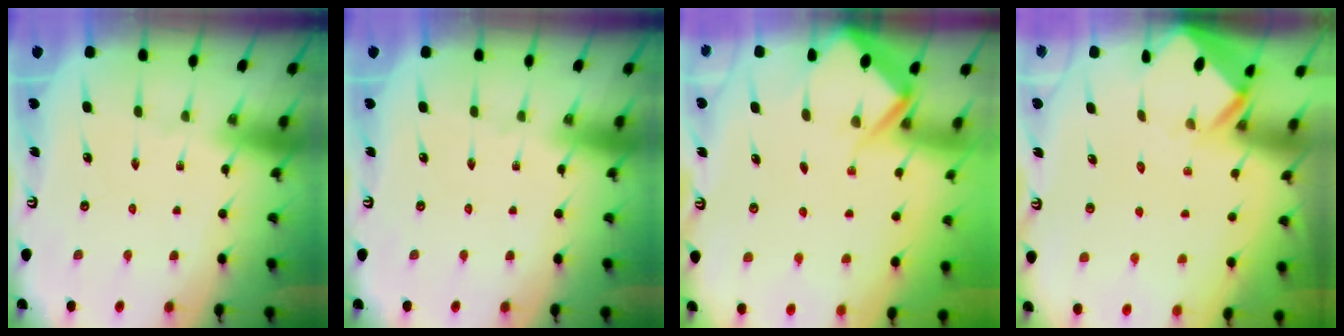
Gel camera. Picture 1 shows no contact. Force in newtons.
{"total": 0.0}
{"total": 4.3, "press": 4.3, "slide": 0.6}
{"total": 2.9, "press": 2.9, "slide": 0.3}